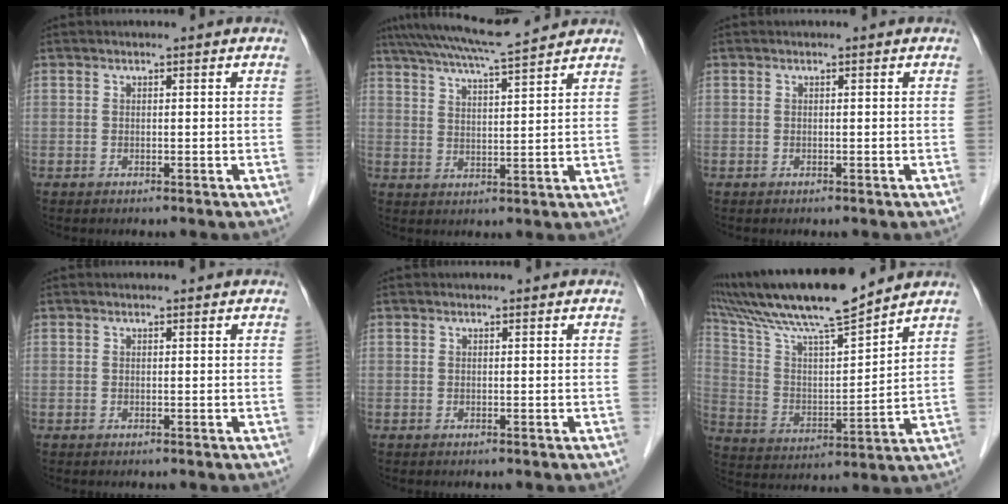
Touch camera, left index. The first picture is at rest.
{"total": 10.6, "force": [9.6, -0.7, 4.4], "torque": [-0.085, 0.022, 0.151]}
{"total": 0.0}
{"total": 1.2, "force": [1.2, 0.2, 0.3], "torque": [-0.010, 0.014, 0.016]}
{"total": 0.7, "force": [0.6, 0.1, 0.2], "torque": [-0.006, 0.011, 0.011]}
{"total": 17.8, "force": [15.4, 0.6, 8.9], "torque": [-0.170, 0.012, 0.274]}